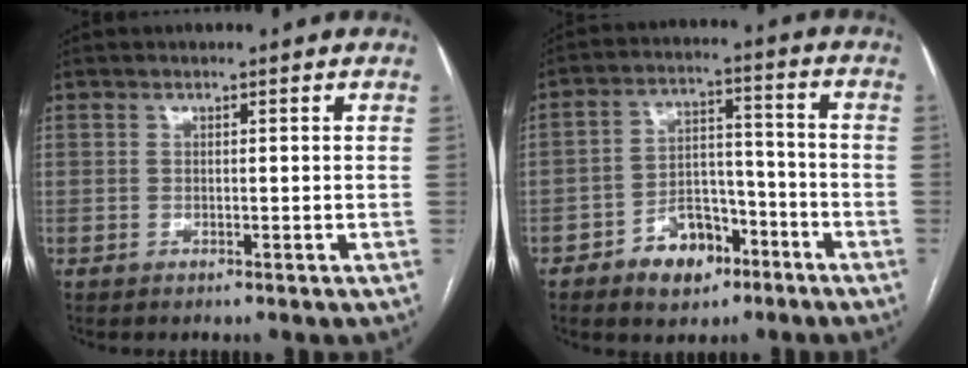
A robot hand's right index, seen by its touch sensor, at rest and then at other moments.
{"total": 8.9, "force": [-5.3, 5.3, 4.9], "torque": [-0.078, 0.024, -0.081]}